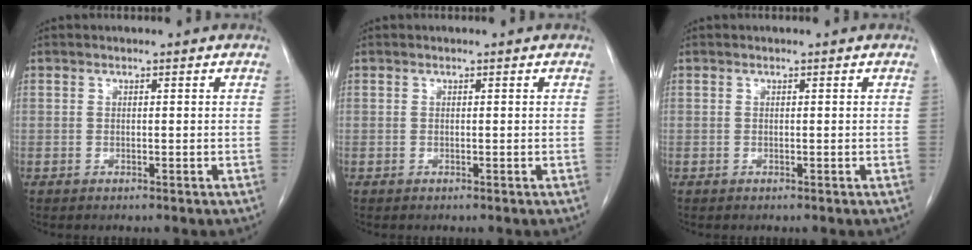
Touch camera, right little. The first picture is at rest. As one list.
[{"total": 0.0}, {"total": 0.0}]